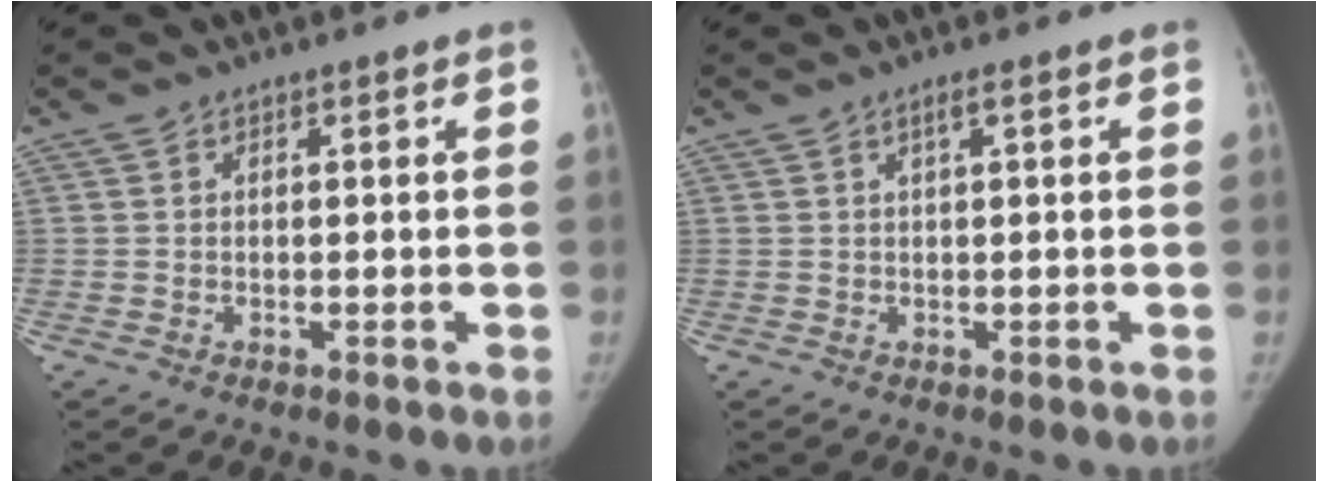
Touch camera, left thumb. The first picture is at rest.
{"total": 1.3, "force": [0.5, 0.2, 1.2], "torque": [-0.022, 0.004, 0.009]}